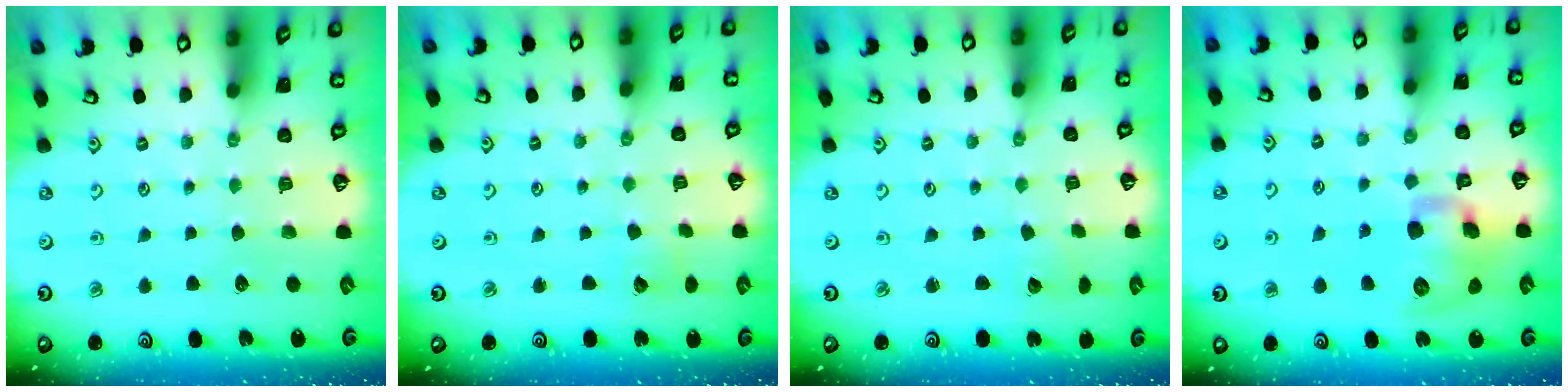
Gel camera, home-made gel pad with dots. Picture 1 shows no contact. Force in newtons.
{"total": 3.8, "press": 3.8, "slide": 0.4}
{"total": 1.7, "press": 1.7, "slide": 0.1}
{"total": 13.5, "press": 13.3, "slide": 2.2}